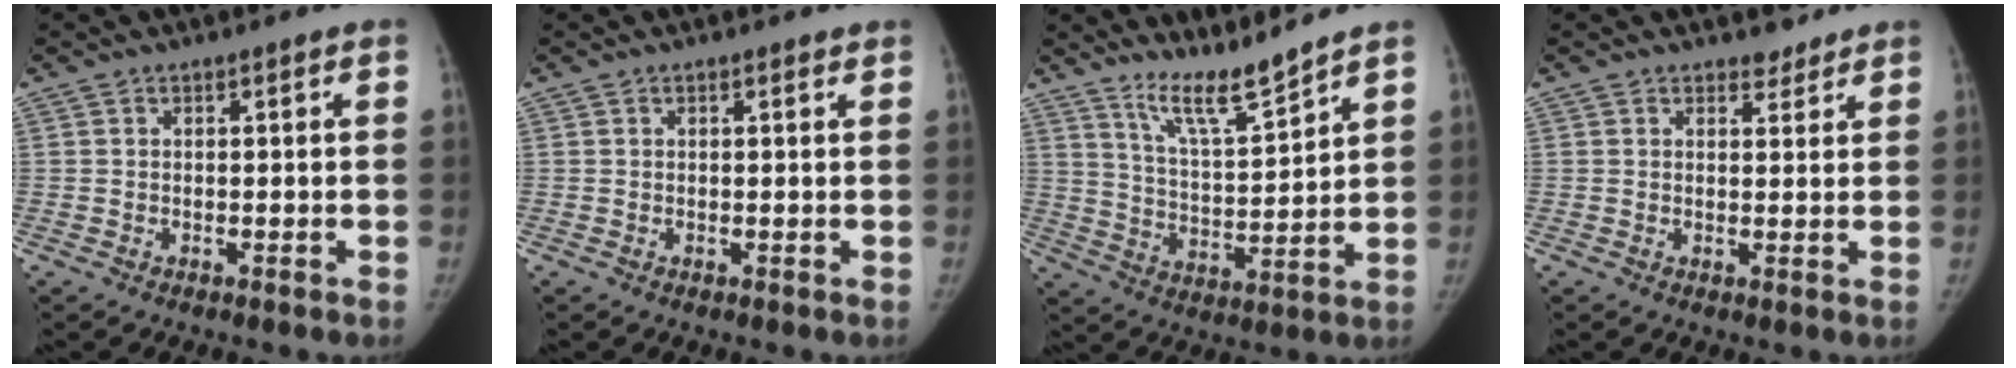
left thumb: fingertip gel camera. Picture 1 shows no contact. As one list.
[{"total": 0.9, "force": [0.6, 0.3, 0.6], "torque": [-0.010, -0.002, 0.007]}, {"total": 9.0, "force": [7.9, 0.3, 4.3], "torque": [-0.076, -0.068, 0.151]}, {"total": 2.5, "force": [2.1, 1.3, 0.4], "torque": [0.010, -0.014, 0.026]}]